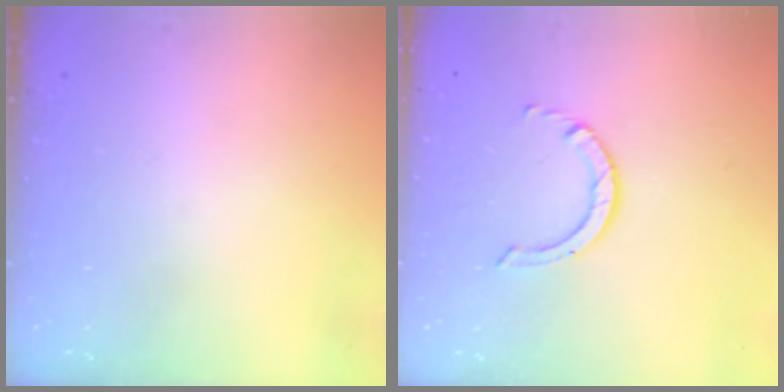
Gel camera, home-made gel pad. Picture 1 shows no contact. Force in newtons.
{"total": 2.9, "press": 2.9, "slide": 0.2}